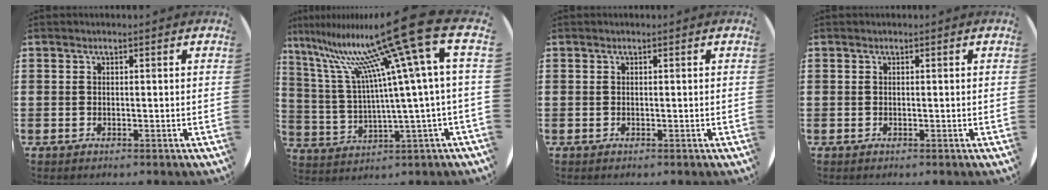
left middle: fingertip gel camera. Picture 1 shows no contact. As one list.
[{"total": 16.9, "force": [12.0, 1.3, 11.7], "torque": [-0.239, -0.075, 0.193]}, {"total": 0.0}, {"total": 0.0}]